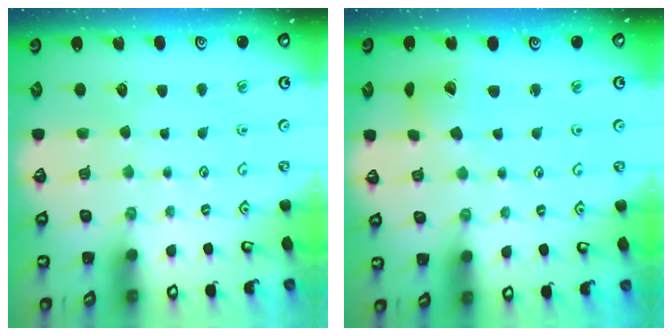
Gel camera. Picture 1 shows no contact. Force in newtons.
{"total": 5.7, "press": 5.7, "slide": 0.6}